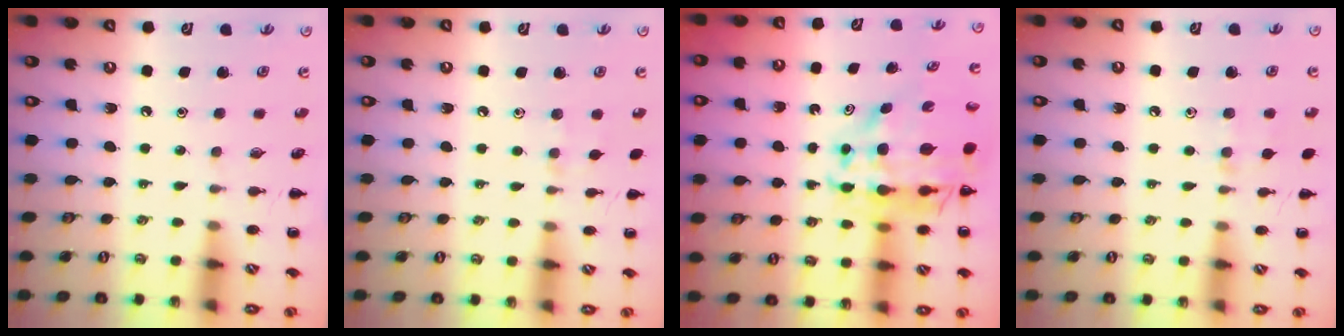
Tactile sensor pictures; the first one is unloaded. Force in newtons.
{"total": 3.5, "press": 3.3, "slide": 1.2}
{"total": 13.2, "press": 12.7, "slide": 3.7}
{"total": 6.2, "press": 5.8, "slide": 2.2}